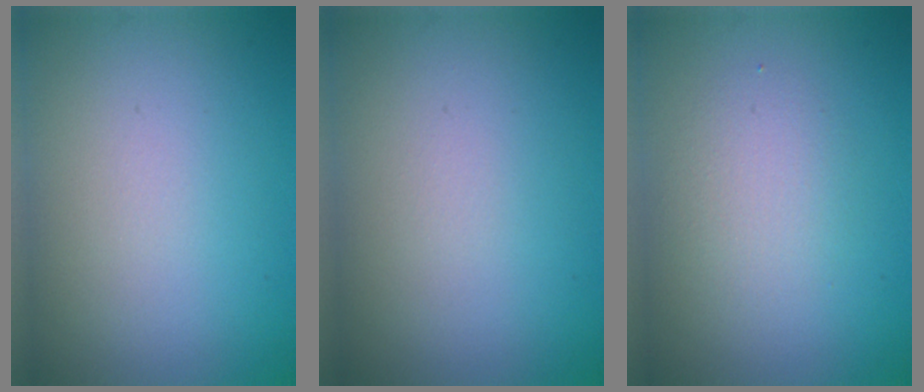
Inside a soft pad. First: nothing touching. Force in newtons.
{"total": 0.0}
{"total": 2.2, "press": 2.2, "slide": 0.1}